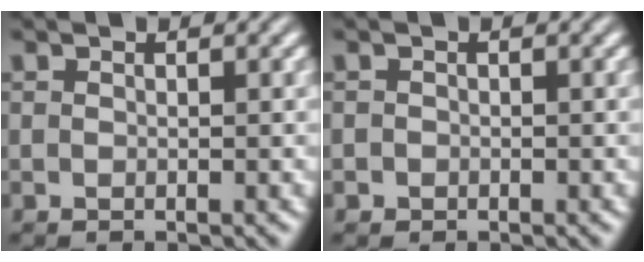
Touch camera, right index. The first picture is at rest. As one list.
[{"total": 0.7, "force": [-0.5, -0.3, -0.4], "torque": [0.015, -0.009, -0.003]}]